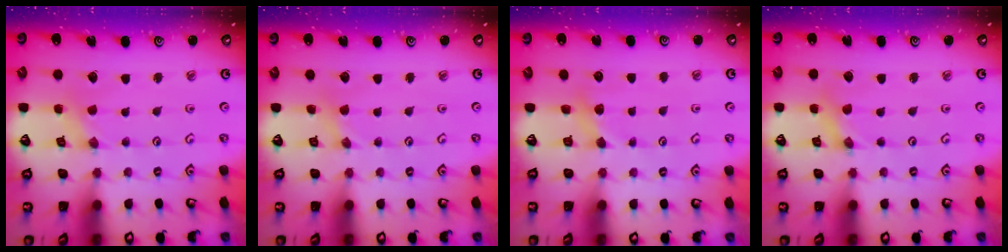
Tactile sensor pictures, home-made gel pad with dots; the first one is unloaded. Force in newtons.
{"total": 1.6, "press": 1.5, "slide": 0.3}
{"total": 3.5, "press": 3.5, "slide": 0.4}
{"total": 1.5, "press": 1.5, "slide": 0.1}